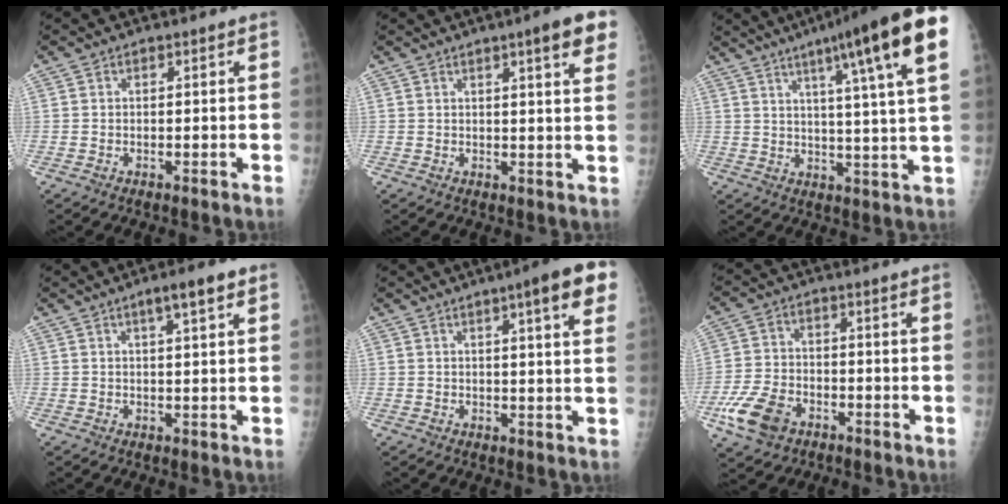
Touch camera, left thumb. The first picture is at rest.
{"total": 8.1, "force": [4.4, 0.9, 6.7], "torque": [-0.077, -0.014, 0.051]}
{"total": 20.5, "force": [10.5, 1.5, 17.6], "torque": [-0.248, -0.020, 0.132]}
{"total": 4.8, "force": [2.5, 0.7, 4.1], "torque": [-0.061, -0.002, 0.038]}
{"total": 10.5, "force": [5.1, 1.3, 9.0], "torque": [-0.107, -0.010, 0.058]}
{"total": 9.3, "force": [-4.6, 6.3, 5.0], "torque": [-0.096, 0.015, -0.083]}